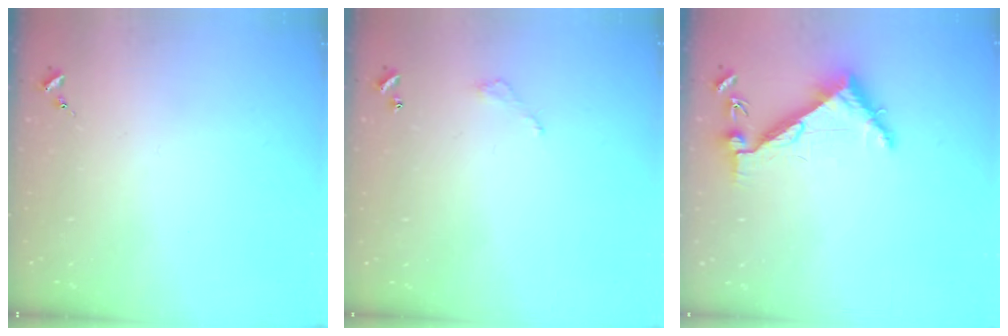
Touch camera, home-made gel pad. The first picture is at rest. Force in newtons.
{"total": 3.1, "press": 3.0, "slide": 0.3}
{"total": 6.7, "press": 6.7, "slide": 0.8}